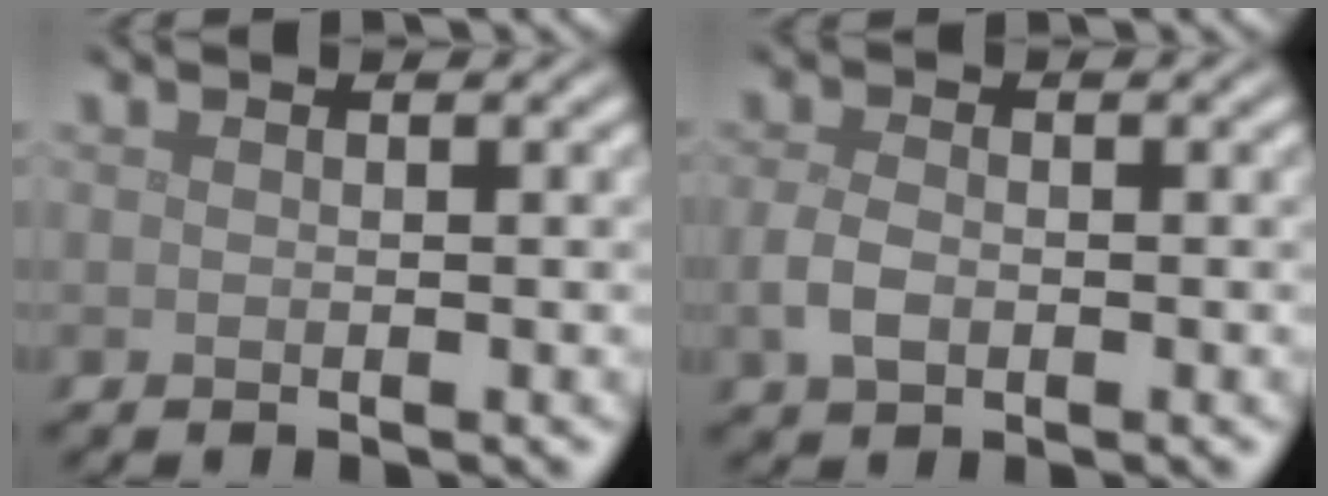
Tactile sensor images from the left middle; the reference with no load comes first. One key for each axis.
{"total": 2.4, "fx": -0.5, "fy": 1.6, "fz": 1.7, "tx": -0.040, "ty": -0.003, "tz": -0.012}